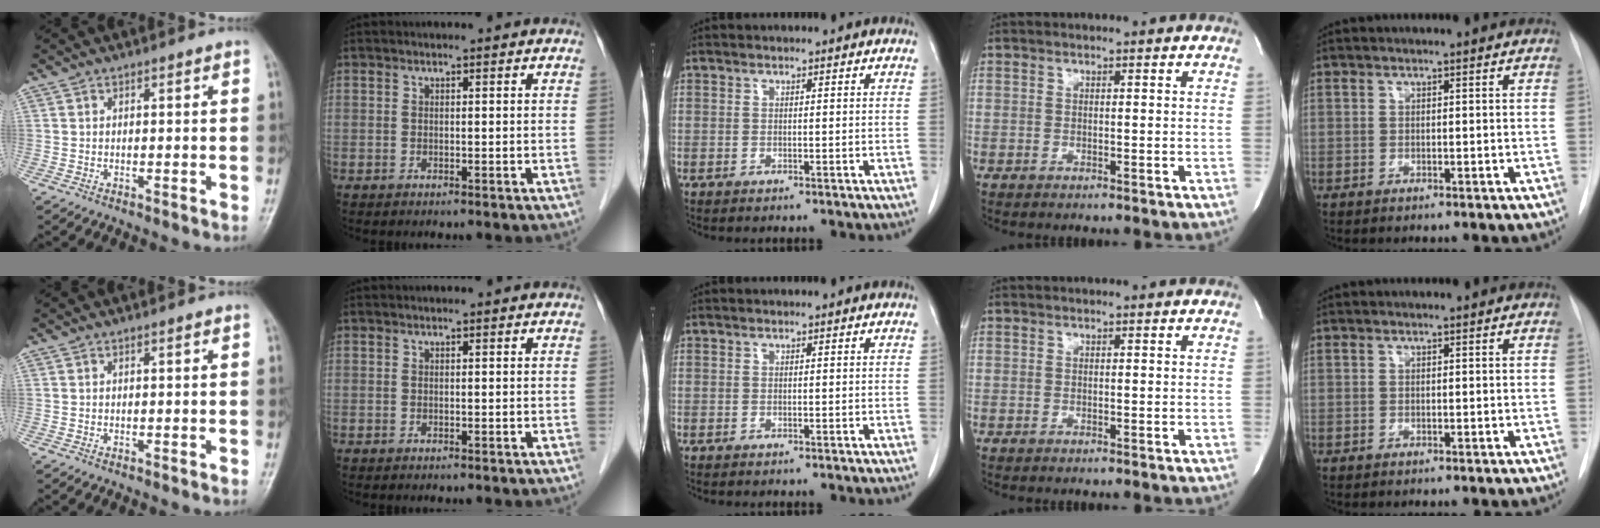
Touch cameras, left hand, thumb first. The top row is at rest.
{}